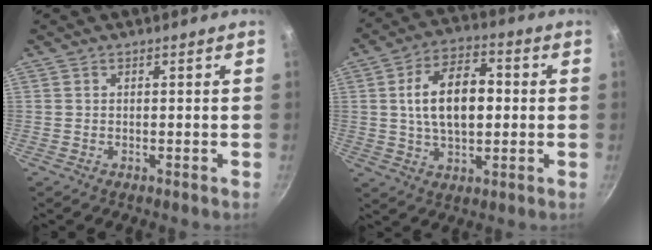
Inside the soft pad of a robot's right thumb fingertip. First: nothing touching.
{"total": 13.4, "force": [1.1, 7.6, 11.0], "torque": [-0.172, 0.015, 0.015]}